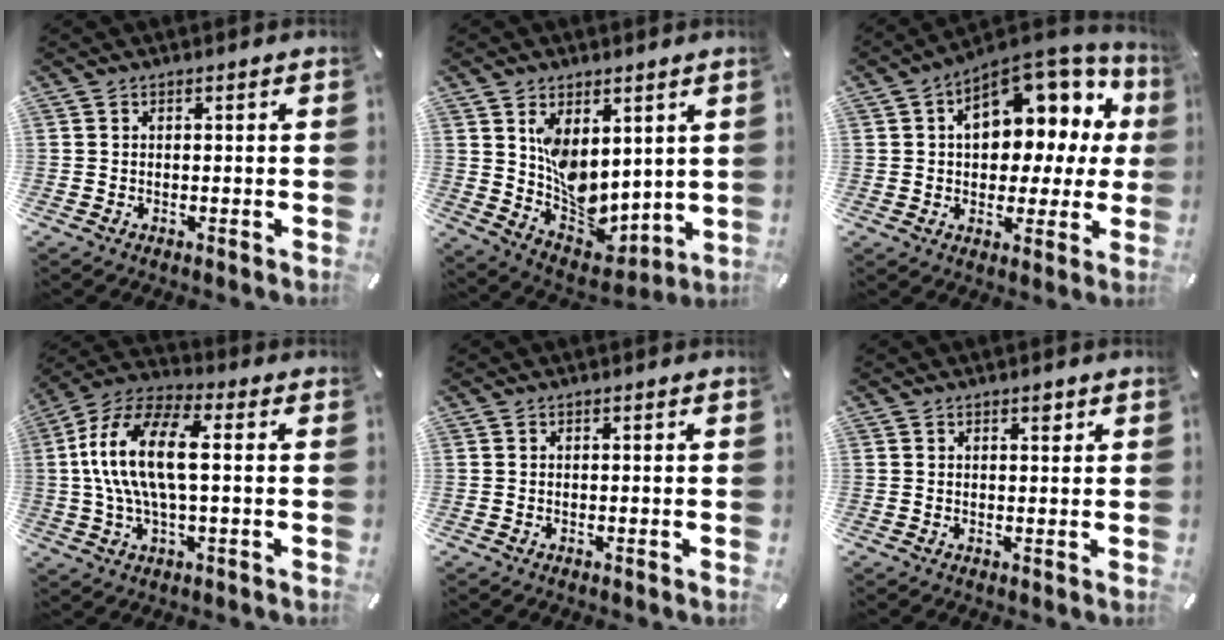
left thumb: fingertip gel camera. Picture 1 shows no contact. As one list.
[{"total": 9.4, "force": [2.1, 7.4, 5.5], "torque": [-0.078, -0.031, 0.052]}, {"total": 13.6, "force": [5.5, 8.6, 9.0], "torque": [-0.120, -0.044, 0.097]}, {"total": 15.0, "force": [1.1, 6.9, 13.3], "torque": [-0.283, -0.001, 0.014]}, {"total": 0.0}, {"total": 1.5, "force": [0.9, 0.8, 0.9], "torque": [-0.003, -0.005, 0.012]}]